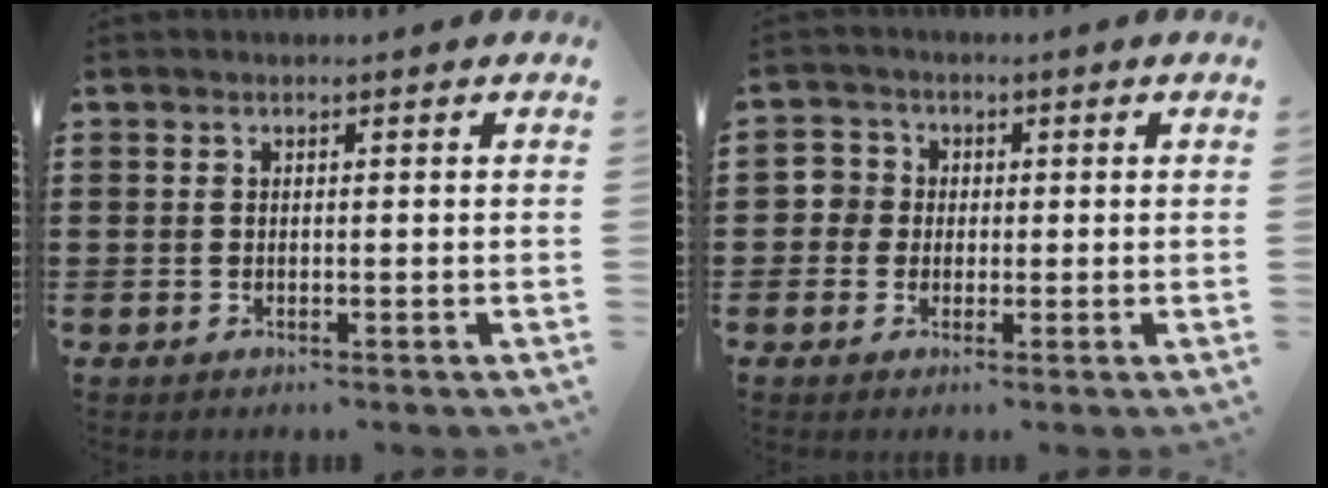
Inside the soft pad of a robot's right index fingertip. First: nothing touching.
{"total": 3.4, "force": [-0.2, 3.4, 0.6], "torque": [-0.026, 0.010, -0.006]}